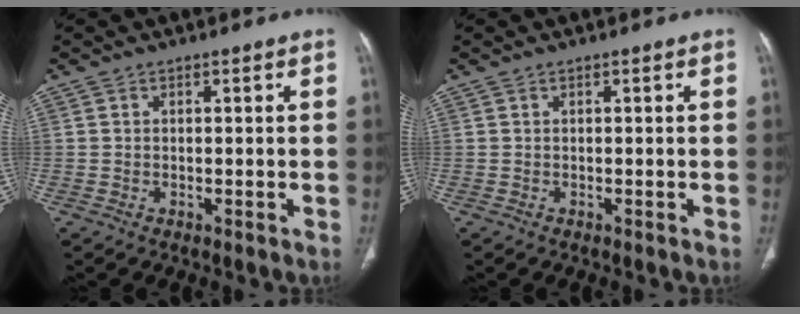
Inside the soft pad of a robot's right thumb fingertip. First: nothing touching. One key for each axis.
{"total": 0.0}